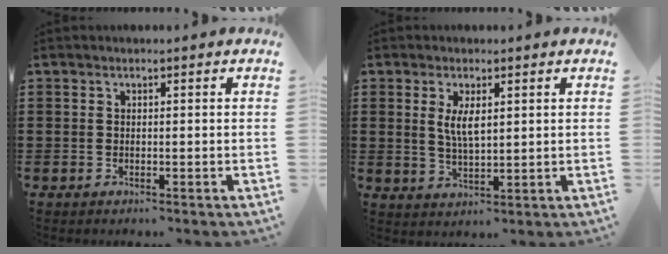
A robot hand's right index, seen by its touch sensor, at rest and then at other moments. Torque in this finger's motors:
{"motor_torque": [0.14, -0.01, 0.15, 0.12]}